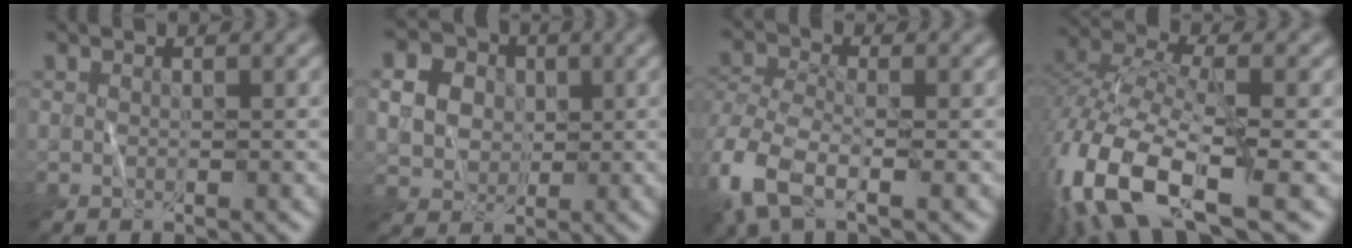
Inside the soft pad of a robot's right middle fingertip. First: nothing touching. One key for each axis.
{"total": 5.4, "fx": 1.2, "fy": 4.6, "fz": 2.5, "tx": -0.062, "ty": 0.010, "tz": 0.022}
{"total": 6.7, "fx": -3.1, "fy": 3.5, "fz": 4.8, "tx": -0.118, "ty": -0.007, "tz": -0.069}
{"total": 13.6, "fx": -6.7, "fy": 5.4, "fz": 10.6, "tx": -0.231, "ty": -0.019, "tz": -0.128}